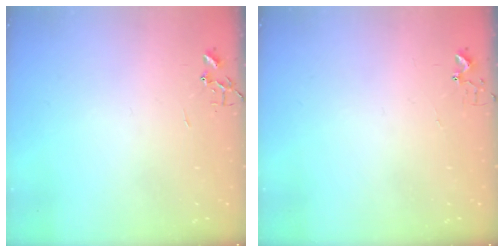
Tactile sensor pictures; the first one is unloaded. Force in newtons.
{"total": 2.9, "press": 2.9, "slide": 0.3}